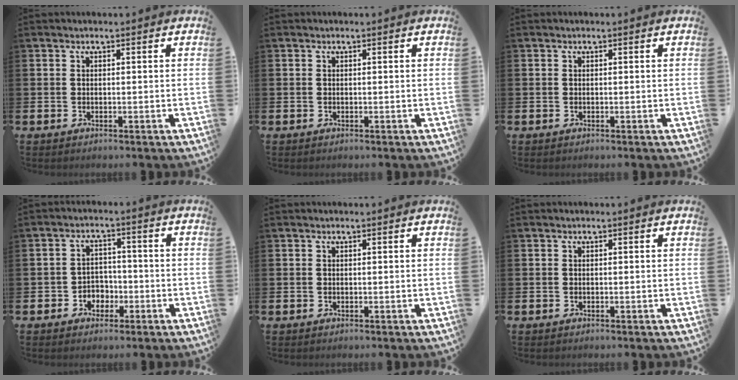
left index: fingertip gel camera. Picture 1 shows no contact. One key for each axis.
{"total": 0.0}
{"total": 0.0}
{"total": 3.0, "fx": -1.7, "fy": 2.3, "fz": 0.6, "tx": -0.016, "ty": 0.003, "tz": -0.041}
{"total": 0.0}
{"total": 0.0}